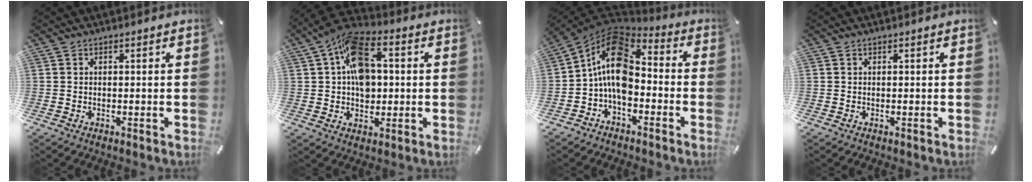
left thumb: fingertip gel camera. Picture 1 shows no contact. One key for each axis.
{"total": 13.8, "fx": 2.3, "fy": 9.7, "fz": 9.6, "tx": -0.154, "ty": 0.001, "tz": 0.042}
{"total": 13.6, "fx": -1.4, "fy": 9.2, "fz": 9.9, "tx": -0.197, "ty": 0.016, "tz": -0.029}
{"total": 0.0}